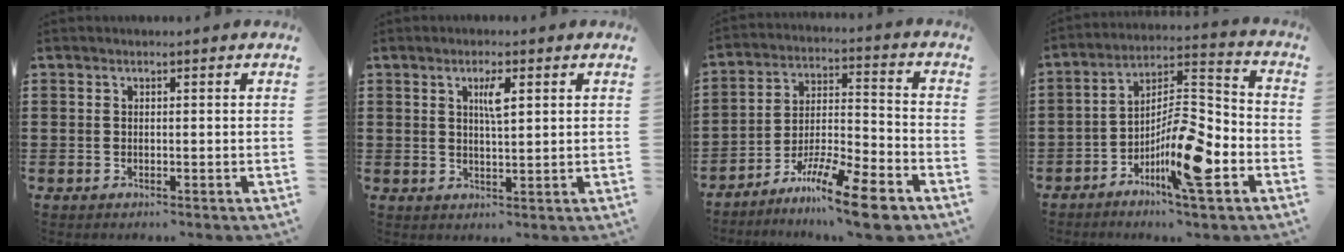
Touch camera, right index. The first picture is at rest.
{"total": 3.2, "force": [1.1, 0.7, 2.9], "torque": [-0.043, 0.001, 0.012]}
{"total": 12.0, "force": [-9.6, 1.0, 7.2], "torque": [-0.121, 0.025, -0.179]}
{"total": 11.9, "force": [-5.8, 2.7, 10.1], "torque": [-0.192, 0.004, -0.106]}